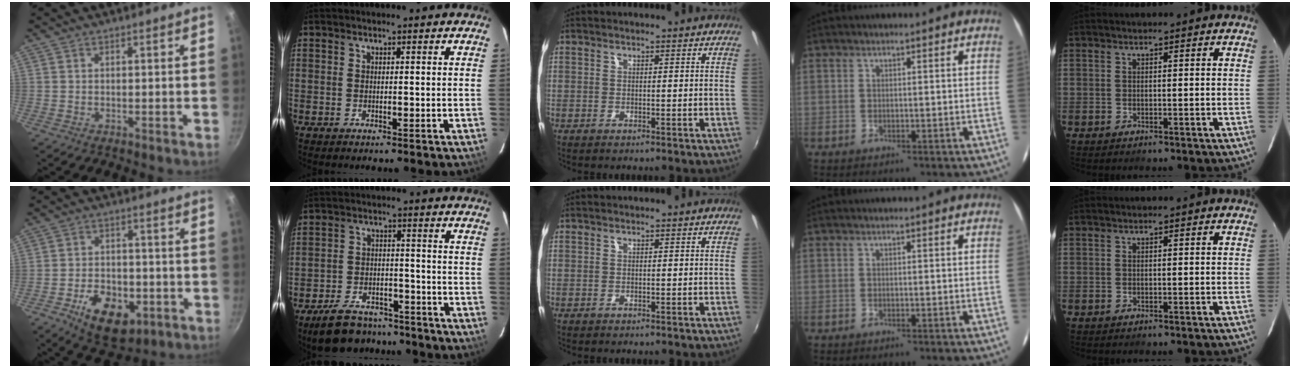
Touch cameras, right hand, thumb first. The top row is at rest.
{"thumb": {"total": 12.7, "force": [-4.9, 7.9, 8.6], "torque": [-0.108, 0.016, -0.067]}, "index": {"total": 13.9, "force": [-11.5, 6.1, 5.1], "torque": [-0.123, 0.009, -0.162]}}